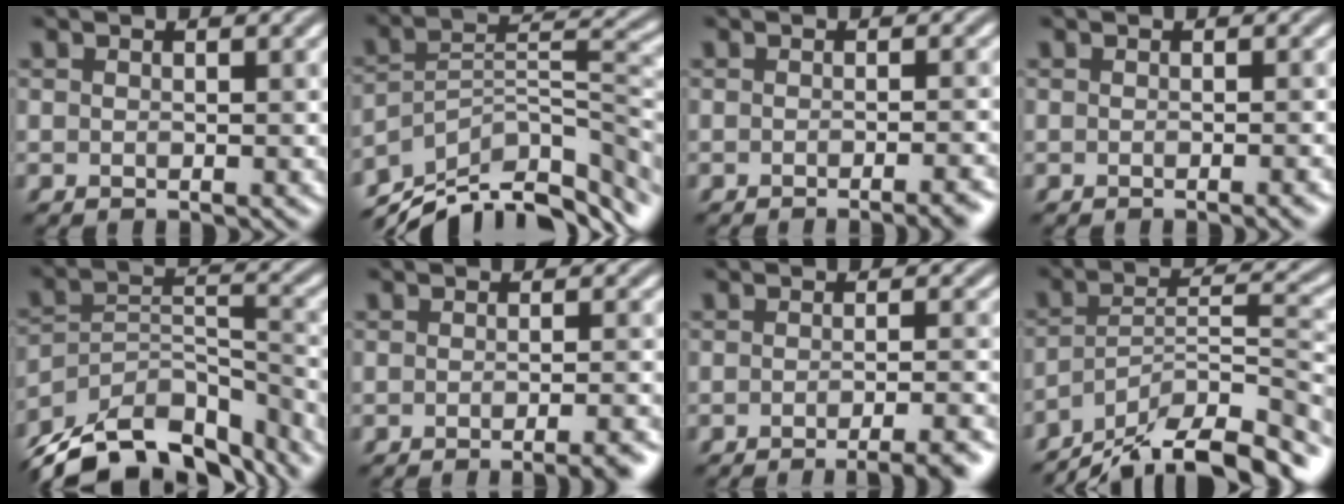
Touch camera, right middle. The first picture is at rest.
{"total": 11.7, "force": [-9.5, 4.1, 5.6], "torque": [-0.102, 0.012, -0.152]}
{"total": 3.7, "force": [-2.0, 1.1, 2.9], "torque": [-0.018, 0.008, -0.023]}
{"total": 1.6, "force": [-0.7, 0.4, 1.4], "torque": [-0.010, 0.000, -0.011]}
{"total": 15.2, "force": [-12.4, 6.6, 5.8], "torque": [-0.115, 0.001, -0.174]}
{"total": 5.0, "force": [-3.2, 1.5, 3.6], "torque": [-0.025, 0.009, -0.032]}
{"total": 5.7, "force": [-3.6, 1.5, 4.1], "torque": [-0.038, 0.006, -0.042]}
{"total": 12.6, "force": [-10.0, 3.3, 7.0], "torque": [-0.112, 0.016, -0.163]}